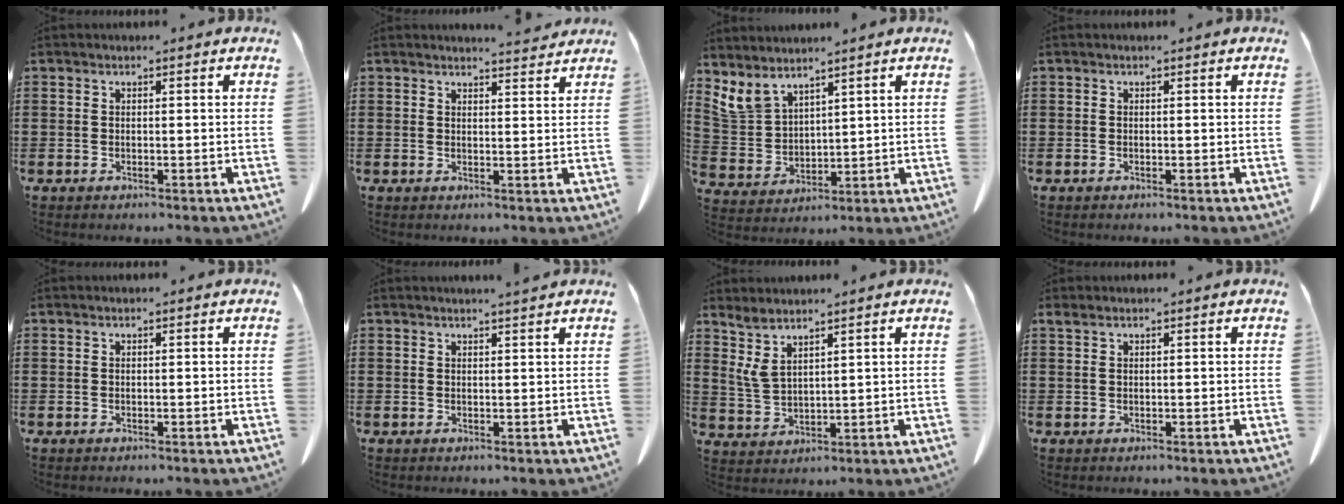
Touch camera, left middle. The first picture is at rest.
{"total": 2.9, "force": [2.9, 0.0, 0.5], "torque": [-0.009, -0.010, 0.052]}
{"total": 5.4, "force": [4.6, 2.3, 1.7], "torque": [-0.056, -0.014, 0.090]}
{"total": 0.0}
{"total": 0.0}
{"total": 1.4, "force": [1.3, -0.3, 0.3], "torque": [-0.007, -0.004, 0.025]}
{"total": 3.9, "force": [2.7, 1.0, 2.6], "torque": [-0.075, -0.013, 0.047]}
{"total": 0.9, "force": [0.6, 0.3, 0.6], "torque": [-0.016, 0.001, 0.011]}